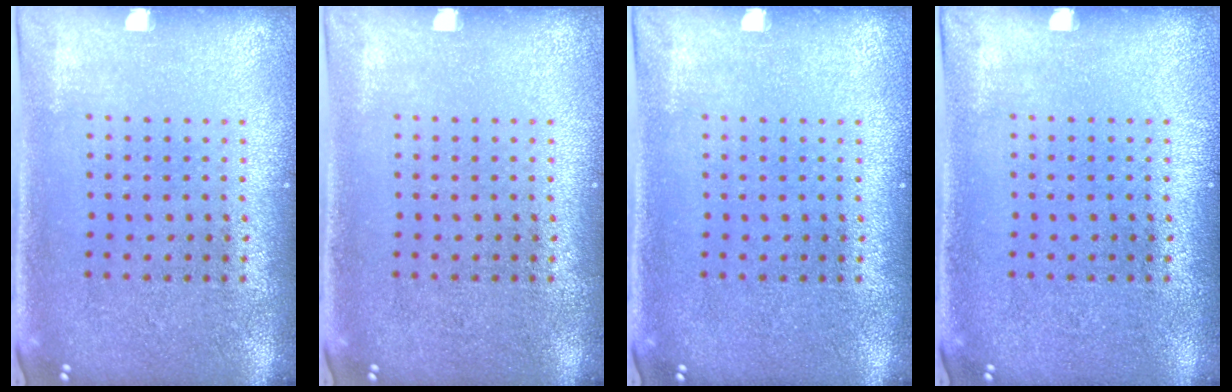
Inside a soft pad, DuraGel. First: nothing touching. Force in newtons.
{"total": 0.0}
{"total": 0.0}
{"total": 0.0}